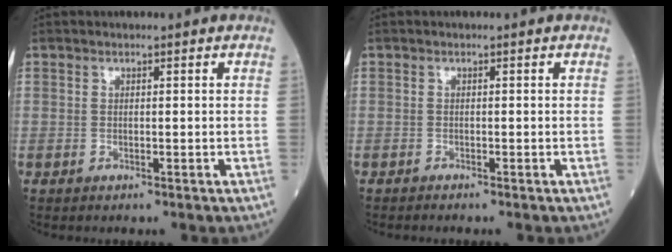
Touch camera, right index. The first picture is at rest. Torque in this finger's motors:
{"motor_torque": [-0.20, -0.12, 0.05, 0.01]}